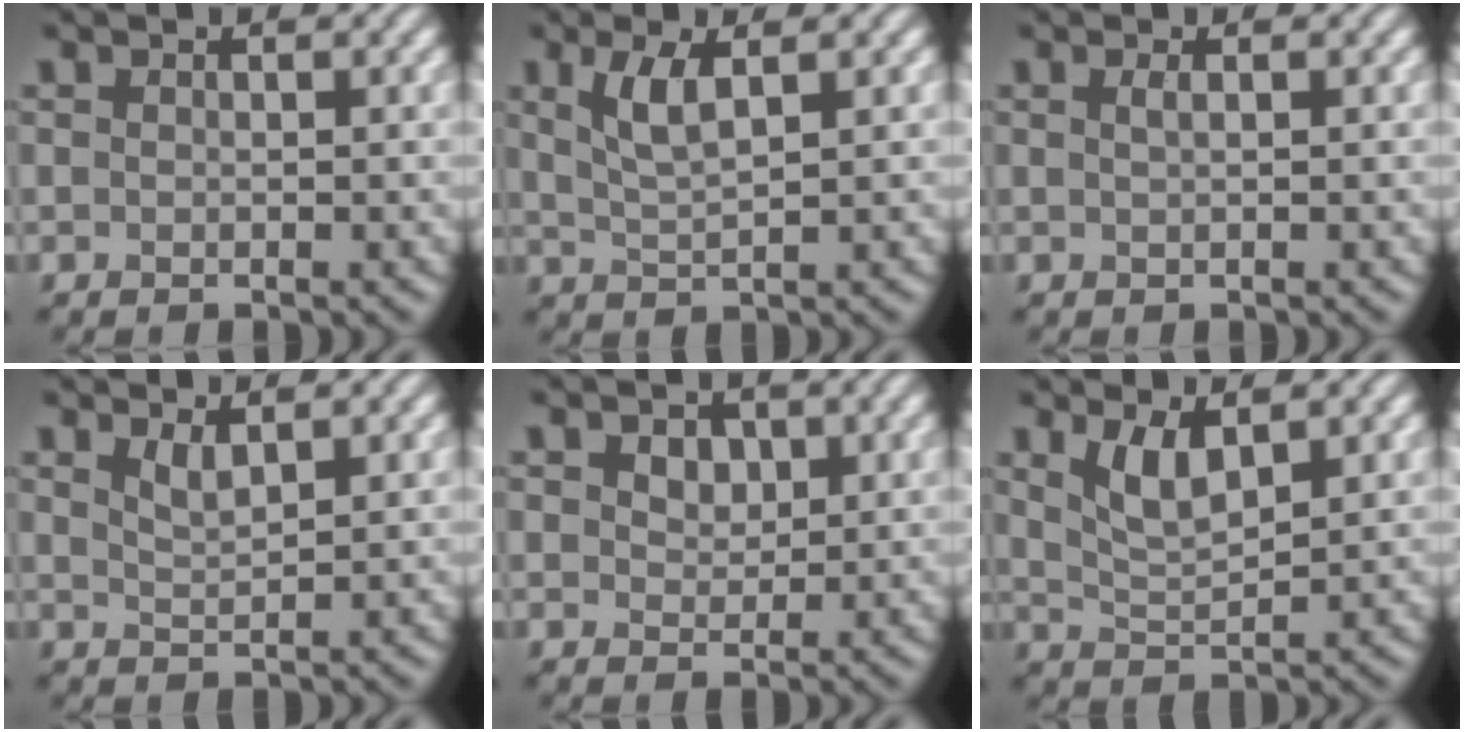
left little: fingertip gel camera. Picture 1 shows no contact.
{"total": 3.0, "force": [1.3, 0.9, 2.6], "torque": [-0.055, -0.001, 0.027]}
{"total": 0.8, "force": [0.2, 0.3, 0.7], "torque": [-0.011, 0.004, 0.003]}
{"total": 1.5, "force": [1.1, 0.4, 1.0], "torque": [-0.021, -0.002, 0.023]}
{"total": 2.6, "force": [1.2, 1.8, 1.4], "torque": [-0.026, 0.009, 0.010]}
{"total": 3.0, "force": [1.7, 1.0, 2.3], "torque": [-0.051, -0.008, 0.038]}